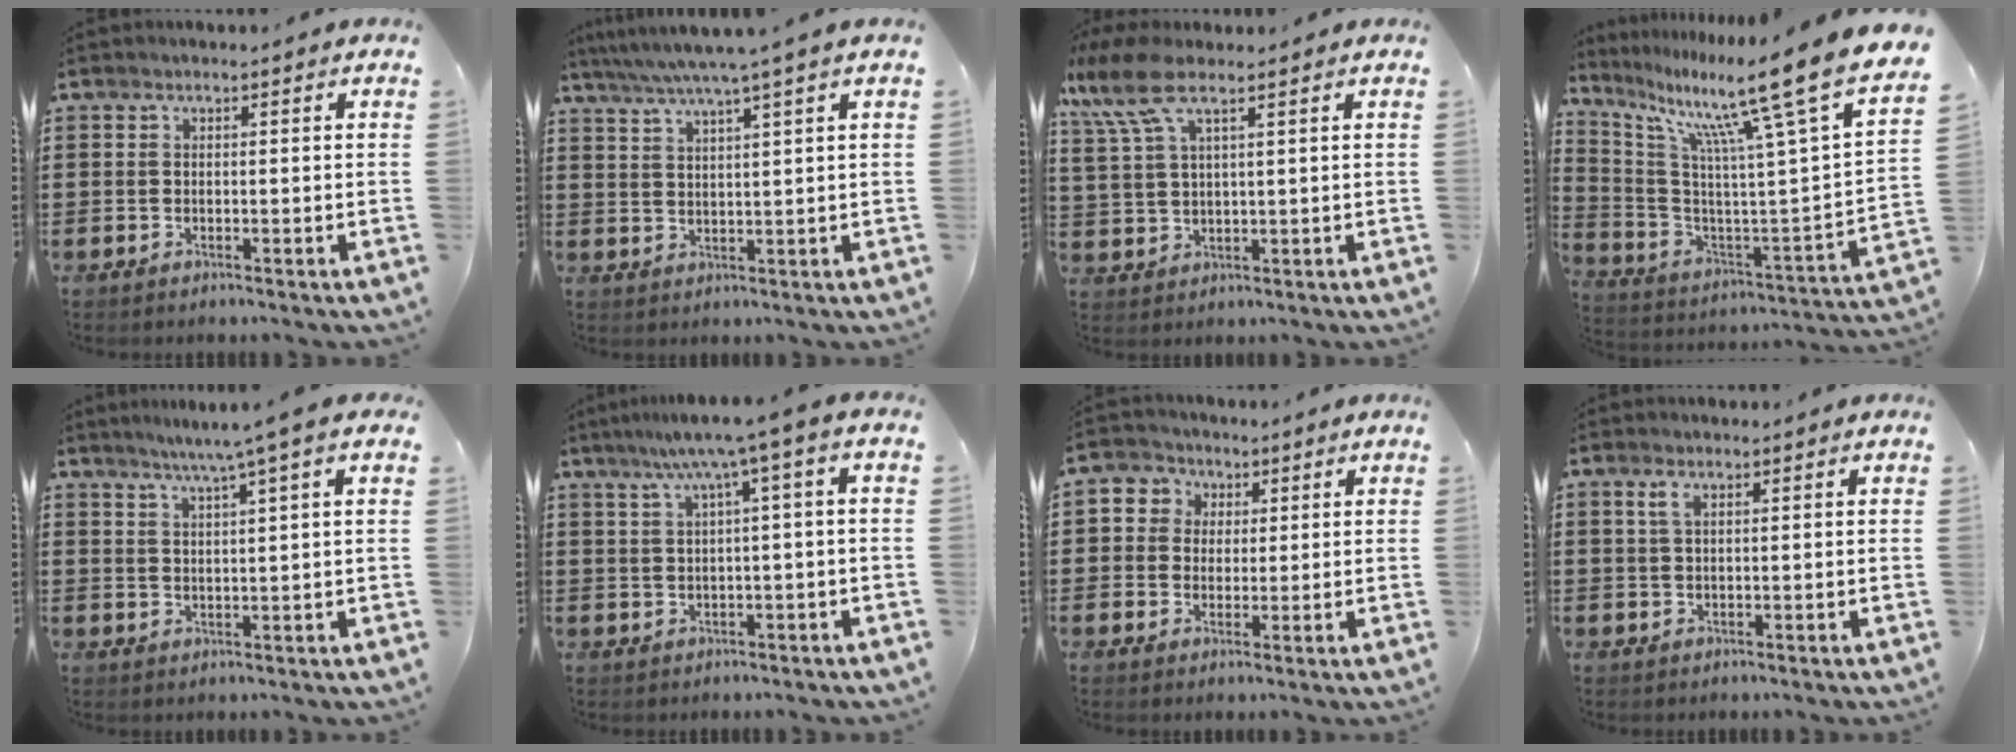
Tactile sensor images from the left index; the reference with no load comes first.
{"total": 4.5, "force": [3.3, -0.9, 3.0], "torque": [-0.066, -0.015, 0.053]}
{"total": 8.0, "force": [5.0, 2.6, 5.7], "torque": [-0.139, -0.006, 0.089]}
{"total": 15.1, "force": [10.0, 0.2, 11.4], "torque": [-0.213, -0.080, 0.143]}
{"total": 4.5, "force": [2.8, -0.7, 3.5], "torque": [-0.073, -0.008, 0.045]}
{"total": 5.4, "force": [1.8, -0.4, 5.1], "torque": [-0.102, -0.005, 0.023]}
{"total": 3.7, "force": [1.0, 3.6, -0.1], "torque": [-0.020, 0.013, 0.014]}
{"total": 1.9, "force": [0.8, 0.6, 1.6], "torque": [-0.035, 0.003, 0.014]}